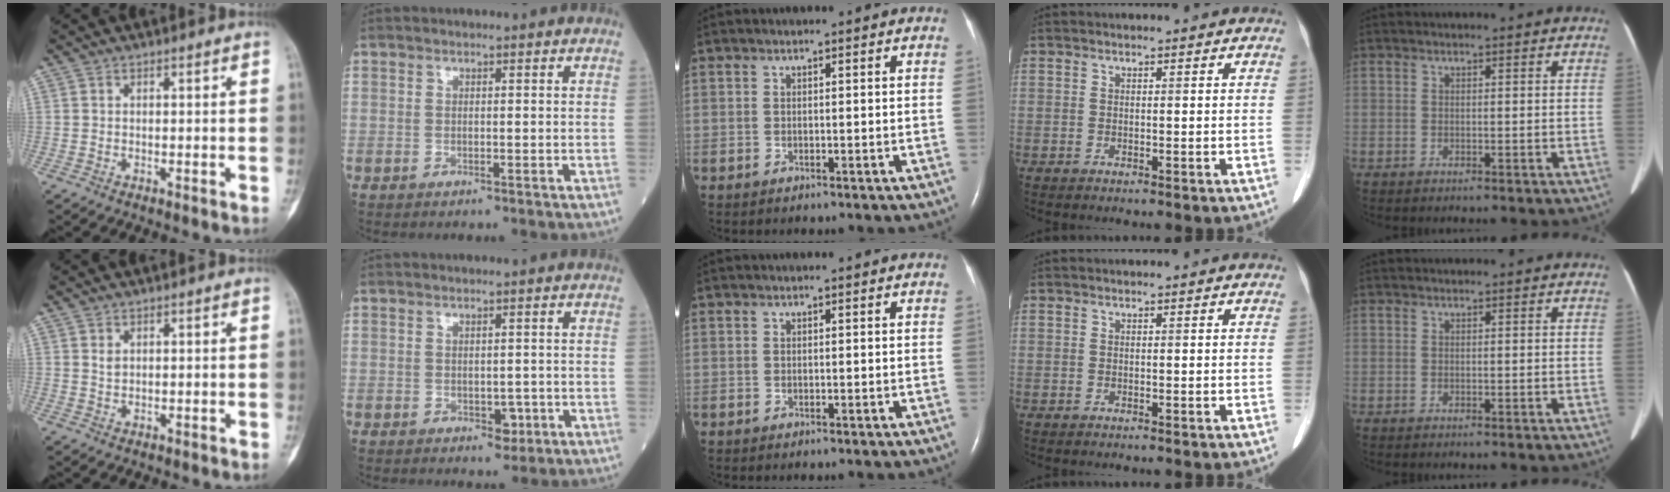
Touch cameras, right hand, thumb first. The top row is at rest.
{"thumb": {"total": 1.2, "force": [0.5, 0.9, 0.7], "torque": [-0.006, -0.003, 0.011]}, "index": {"total": 2.1, "force": [-0.6, 1.3, 1.5], "torque": [-0.015, 0.001, -0.004]}}